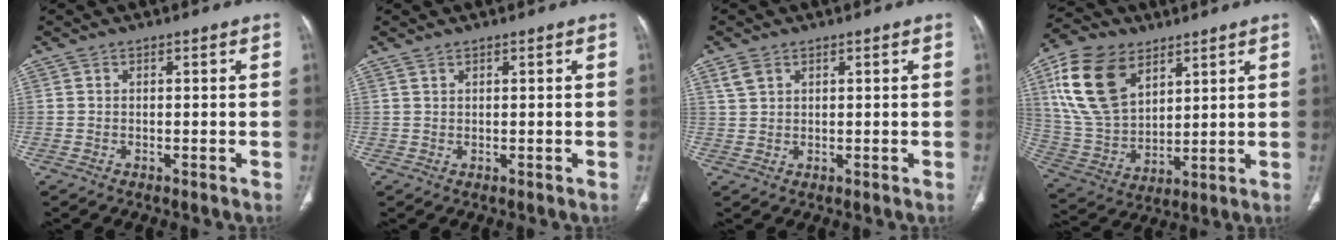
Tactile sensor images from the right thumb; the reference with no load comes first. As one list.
[{"total": 0.6, "force": [0.6, 0.0, 0.0], "torque": [-0.001, -0.002, 0.014]}, {"total": 2.6, "force": [1.6, 1.6, 1.3], "torque": [-0.028, 0.002, 0.041]}, {"total": 18.0, "force": [8.3, 11.0, 11.5], "torque": [-0.205, -0.021, 0.169]}]